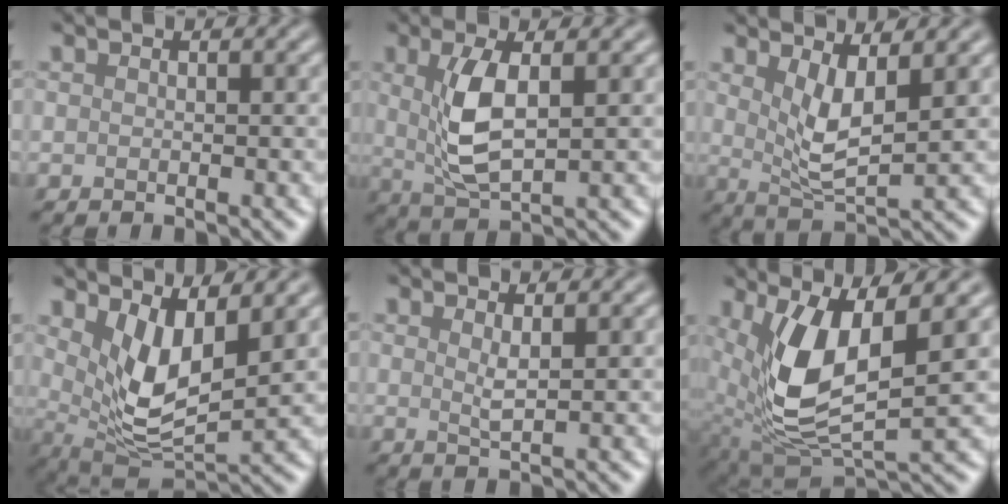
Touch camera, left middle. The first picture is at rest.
{"total": 4.4, "force": [0.5, 1.5, 4.1], "torque": [-0.092, -0.005, 0.023]}
{"total": 3.7, "force": [1.1, 1.0, 3.3], "torque": [-0.069, -0.013, 0.032]}
{"total": 6.0, "force": [1.9, 2.3, 5.2], "torque": [-0.109, -0.017, 0.045]}
{"total": 1.1, "force": [0.4, 0.1, 1.1], "torque": [-0.020, -0.004, 0.013]}
{"total": 8.5, "force": [1.6, 3.6, 7.5], "torque": [-0.173, -0.014, 0.039]}